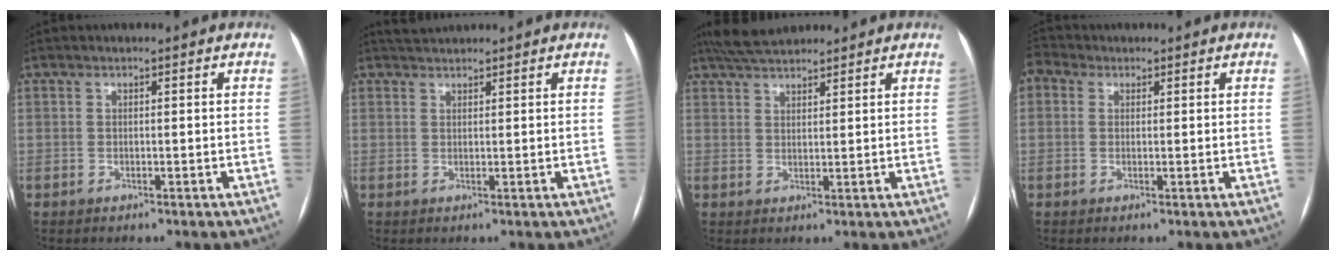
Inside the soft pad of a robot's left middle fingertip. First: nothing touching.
{"total": 2.0, "force": [2.0, 0.1, 0.3], "torque": [-0.008, 0.019, 0.038]}
{"total": 6.2, "force": [5.6, 1.2, 2.5], "torque": [-0.048, 0.030, 0.102]}
{"total": 3.4, "force": [1.5, 2.6, 1.5], "torque": [-0.039, 0.025, 0.030]}